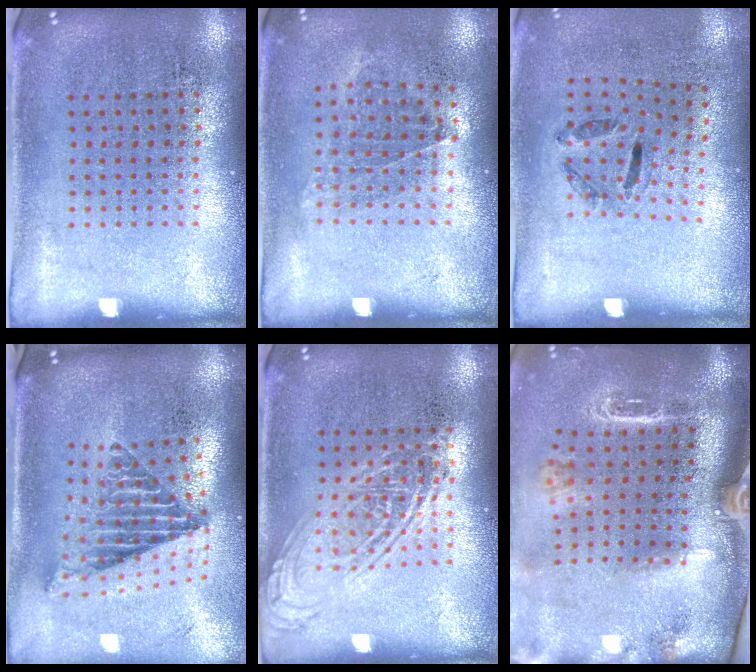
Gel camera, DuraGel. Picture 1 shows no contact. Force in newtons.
{"total": 1.0, "press": 0.8, "slide": 0.6}
{"total": 1.3, "press": 0.6, "slide": 1.1}
{"total": 2.5, "press": 1.6, "slide": 1.9}
{"total": 2.6, "press": 2.6, "slide": 0.3}
{"total": 2.9, "press": 2.0, "slide": 2.0}